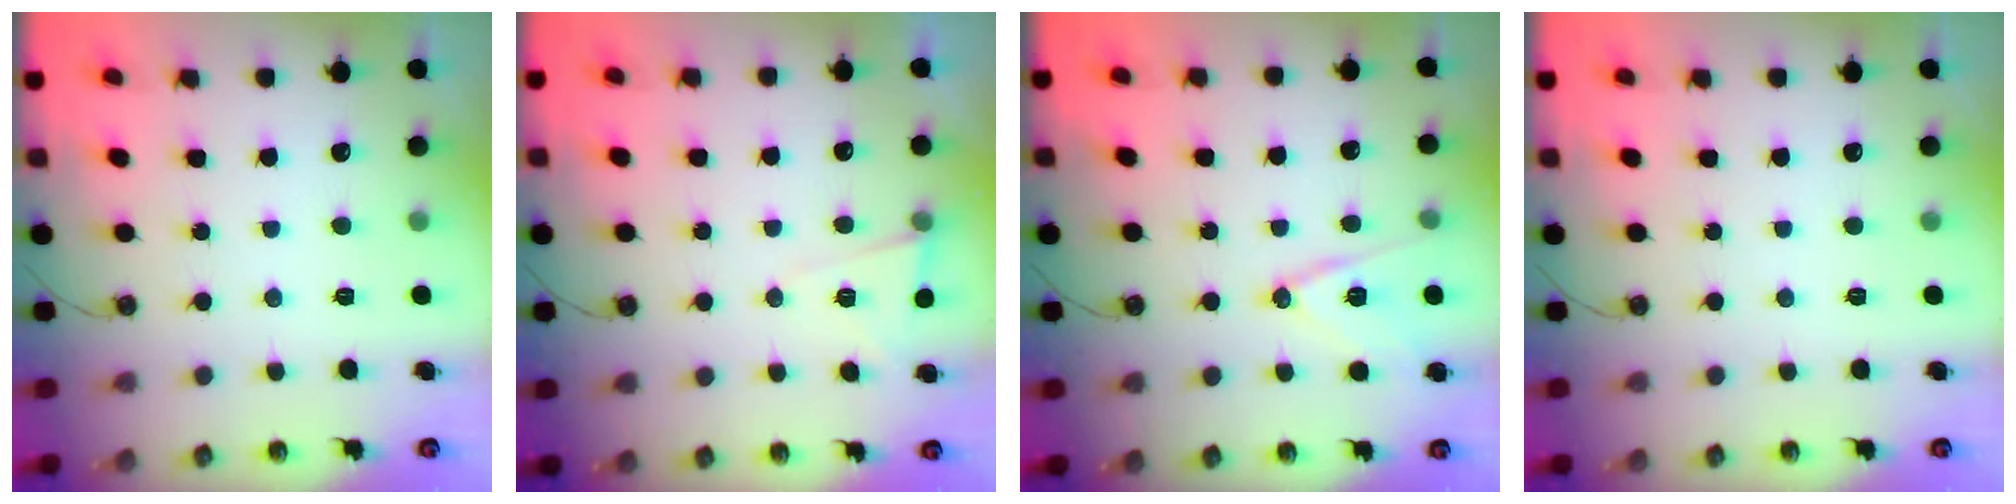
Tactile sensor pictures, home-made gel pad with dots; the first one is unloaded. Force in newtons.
{"total": 4.6, "press": 4.5, "slide": 1.0}
{"total": 12.4, "press": 11.9, "slide": 3.3}
{"total": 0.0}